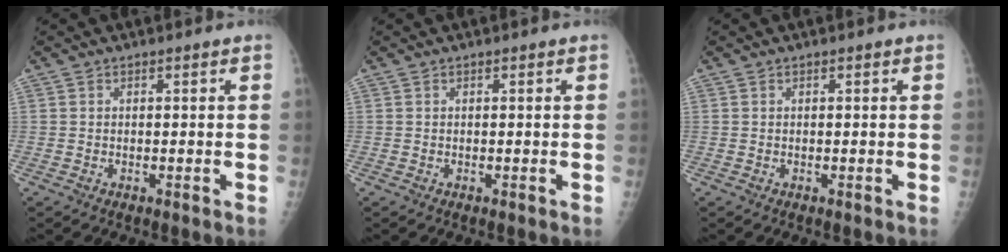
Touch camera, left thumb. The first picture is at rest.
{"total": 0.0}
{"total": 0.0}